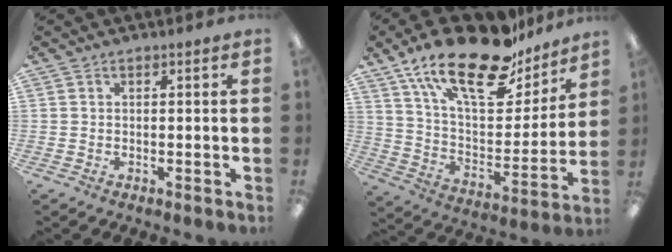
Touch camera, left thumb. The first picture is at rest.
{"total": 24.6, "force": [17.3, 9.9, 14.4], "torque": [-0.238, -0.105, 0.295]}